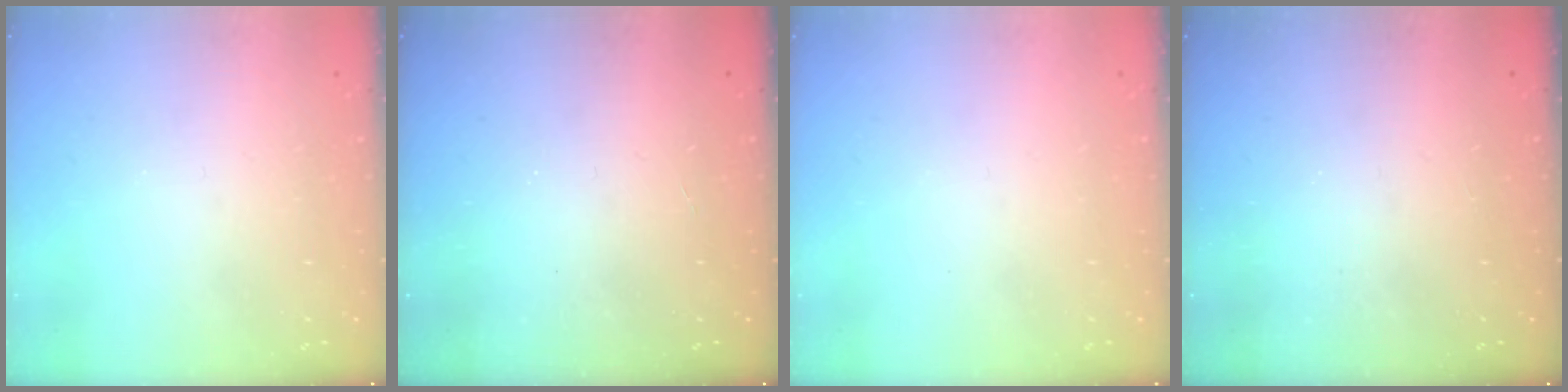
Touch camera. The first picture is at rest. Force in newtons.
{"total": 2.1, "press": 2.1, "slide": 0.4}
{"total": 0.0}
{"total": 0.6, "press": 0.6, "slide": 0.2}